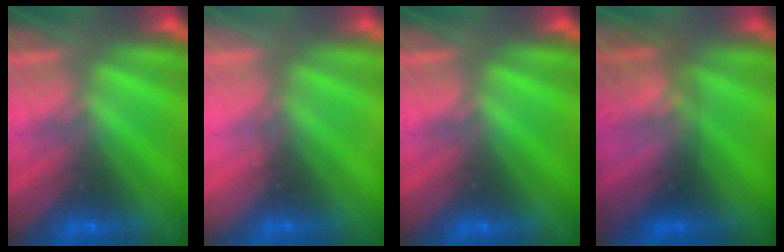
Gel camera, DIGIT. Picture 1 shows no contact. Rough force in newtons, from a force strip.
{"total": 2.3}
{"total": 0.0}
{"total": 2.8}